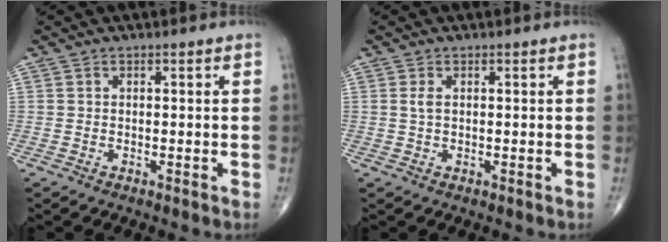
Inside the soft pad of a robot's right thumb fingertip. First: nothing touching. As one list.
[{"total": 1.4, "force": [0.3, 0.6, 1.2], "torque": [-0.030, 0.005, 0.009]}]